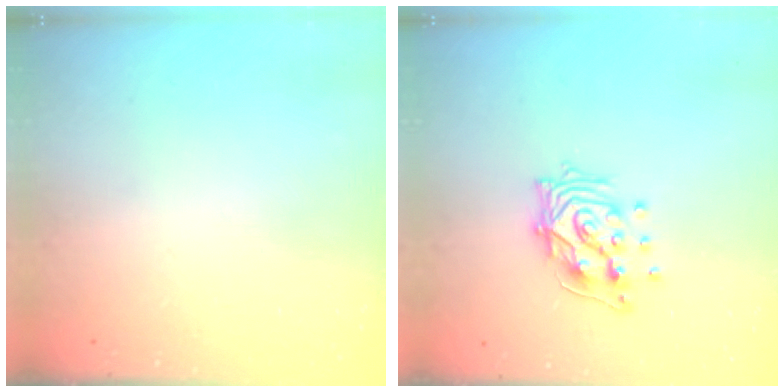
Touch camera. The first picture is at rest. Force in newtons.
{"total": 12.0, "press": 12.0, "slide": 1.1}